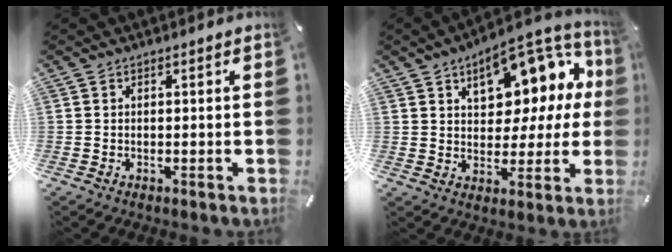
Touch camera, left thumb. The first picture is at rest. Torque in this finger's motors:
{"motor_torque": [2.51, 2.50, 0.42, -0.17, 0.13]}